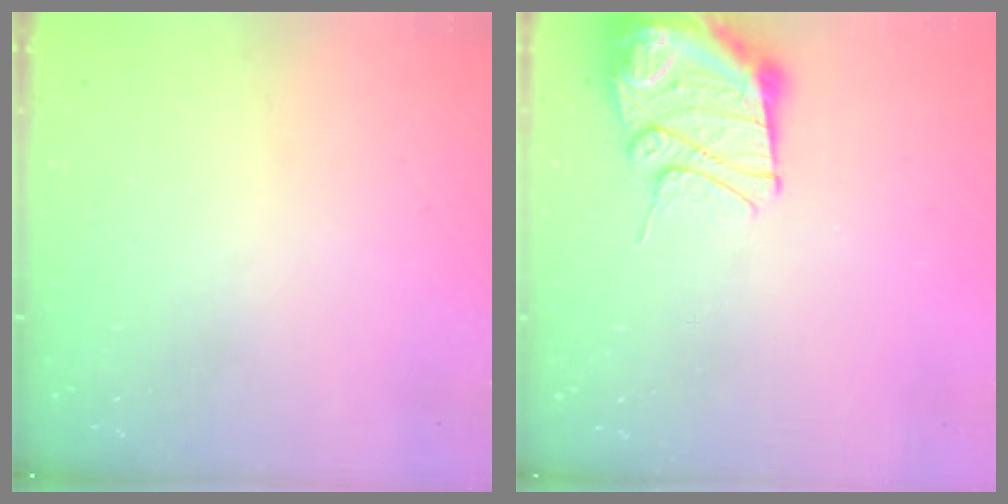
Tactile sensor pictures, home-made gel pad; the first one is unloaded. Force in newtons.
{"total": 13.1, "press": 13.1, "slide": 1.5}